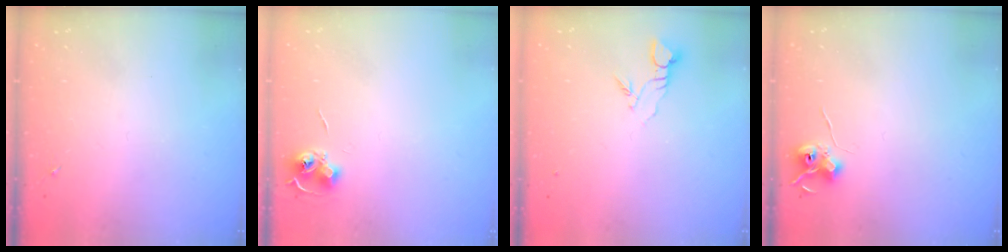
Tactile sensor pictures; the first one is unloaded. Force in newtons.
{"total": 6.8, "press": 6.8, "slide": 0.7}
{"total": 3.7, "press": 3.7, "slide": 0.4}
{"total": 6.9, "press": 6.9, "slide": 0.6}